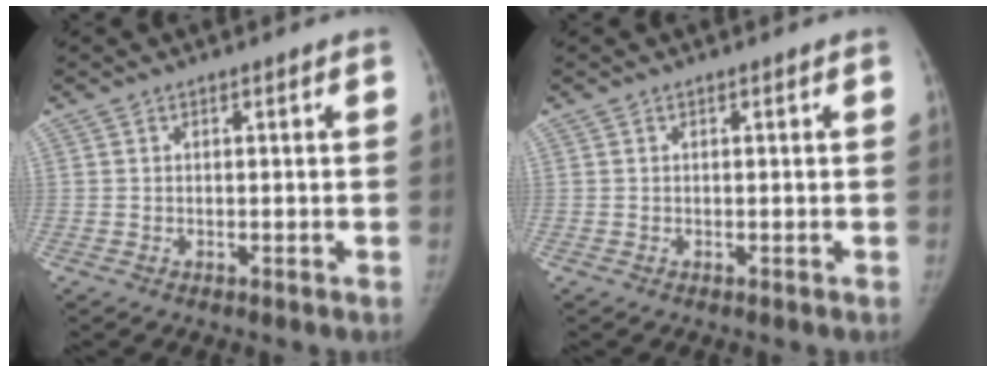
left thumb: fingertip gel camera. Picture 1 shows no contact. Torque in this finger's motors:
{"motor_torque": [0.01, 0.00, 0.20, -0.24, -0.07]}